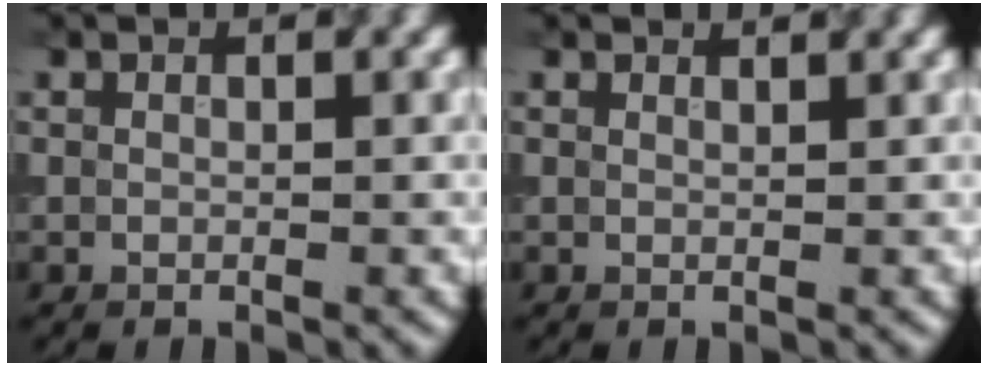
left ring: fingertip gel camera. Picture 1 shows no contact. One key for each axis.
{"total": 1.5, "fx": 1.4, "fy": 0.2, "fz": 0.3, "tx": -0.008, "ty": -0.002, "tz": 0.012}